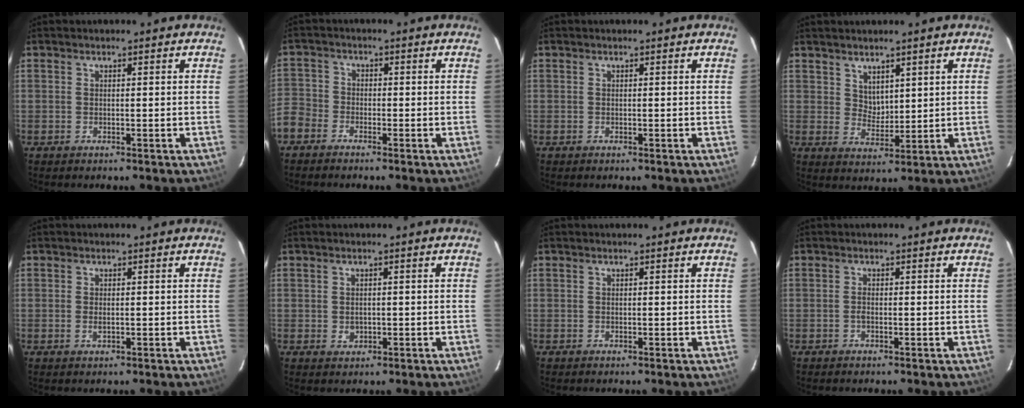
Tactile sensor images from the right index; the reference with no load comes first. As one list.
[{"total": 6.9, "force": [-4.2, 5.2, 1.7], "torque": [-0.051, 0.013, -0.100]}, {"total": 0.0}, {"total": 4.0, "force": [2.9, 2.3, 1.3], "torque": [-0.015, 0.002, 0.059]}, {"total": 1.2, "force": [-0.2, 0.6, 1.1], "torque": [-0.022, 0.000, -0.003]}, {"total": 1.9, "force": [-0.2, 1.6, 0.9], "torque": [-0.015, 0.001, 0.000]}, {"total": 0.0}, {"total": 0.8, "force": [-0.3, 0.3, 0.7], "torque": [-0.016, 0.001, -0.006]}]